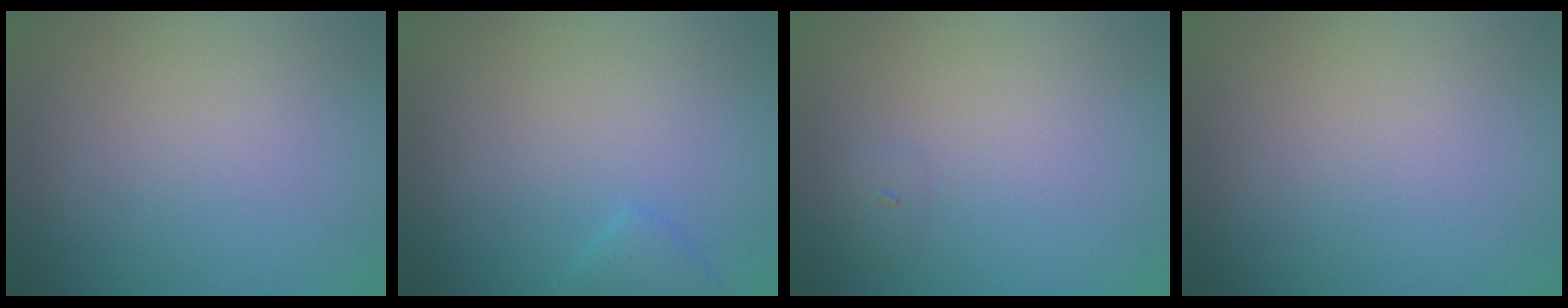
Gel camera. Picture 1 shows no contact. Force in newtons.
{"total": 1.3, "press": 1.3, "slide": 0.1}
{"total": 0.6, "press": 0.6, "slide": 0.1}
{"total": 0.0}